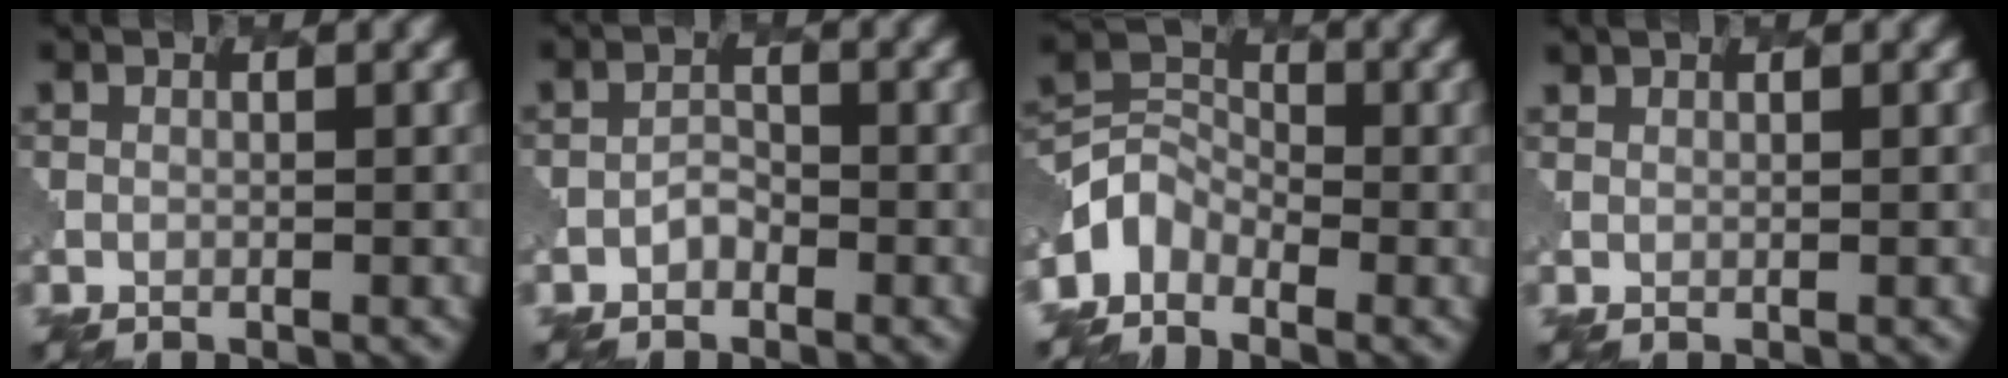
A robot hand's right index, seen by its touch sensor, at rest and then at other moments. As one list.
[{"total": 0.9, "force": [-0.5, 0.6, 0.4], "torque": [-0.006, 0.005, -0.012]}, {"total": 3.2, "force": [-2.3, 2.1, 0.8], "torque": [-0.013, 0.004, -0.057]}, {"total": 0.8, "force": [0.8, 0.1, 0.2], "torque": [-0.003, 0.000, 0.016]}]